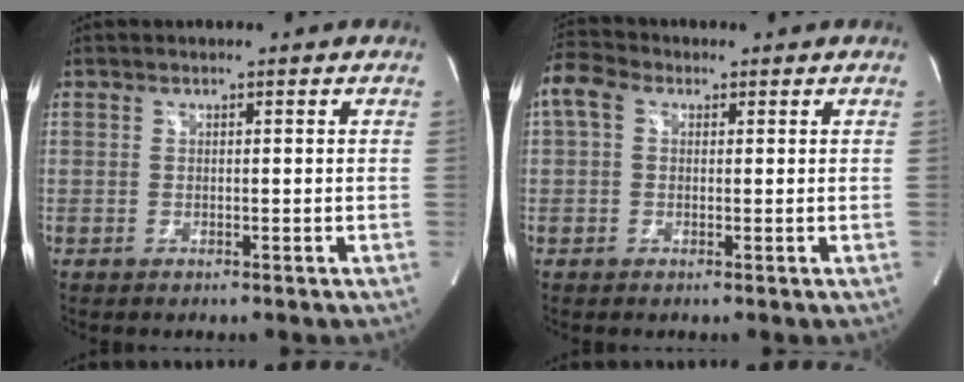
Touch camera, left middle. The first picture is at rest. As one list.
[{"total": 5.8, "force": [1.9, 4.2, 3.6], "torque": [-0.095, 0.033, 0.034]}]